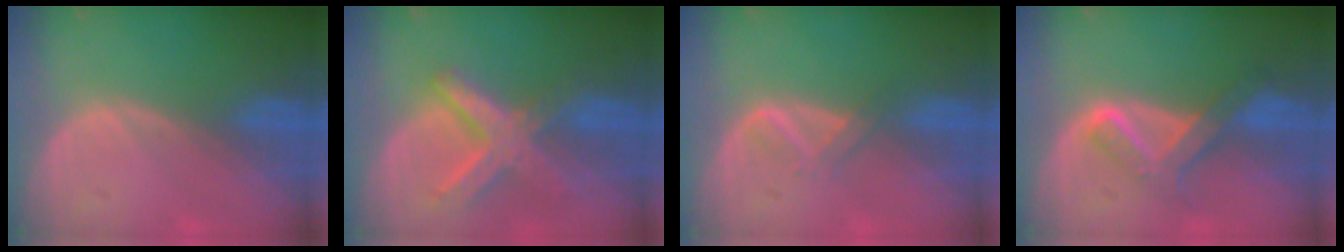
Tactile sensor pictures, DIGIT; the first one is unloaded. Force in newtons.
{"total": 8.3, "press": 7.1, "slide": 4.3}
{"total": 2.1, "press": 2.1, "slide": 0.2}
{"total": 6.7, "press": 5.7, "slide": 3.5}